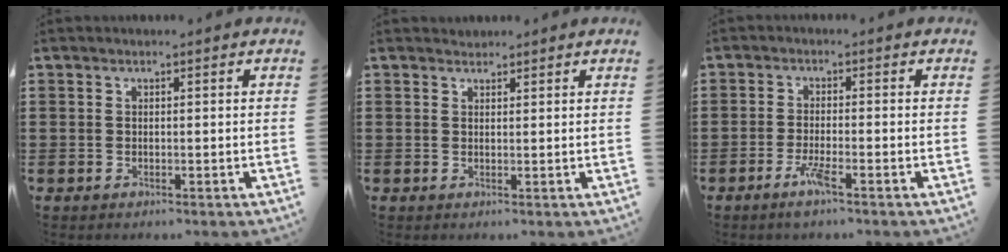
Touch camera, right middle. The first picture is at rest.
{"total": 1.0, "force": [0.9, 0.3, -0.2], "torque": [0.002, 0.001, 0.018]}
{"total": 3.6, "force": [-2.0, 0.3, 2.9], "torque": [-0.062, -0.009, -0.037]}